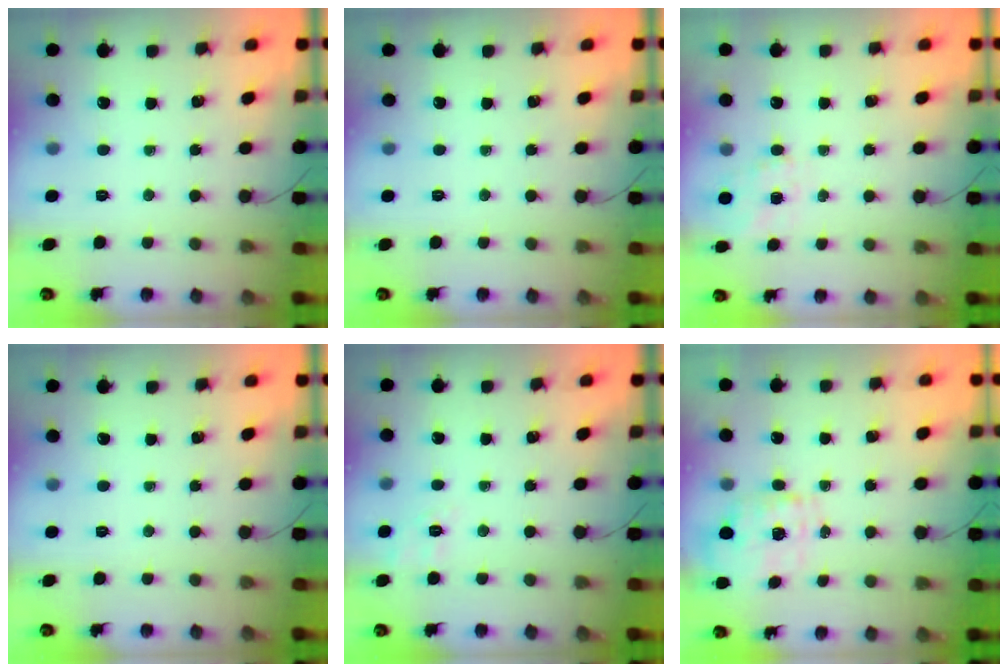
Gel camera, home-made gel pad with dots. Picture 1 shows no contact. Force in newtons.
{"total": 0.0}
{"total": 2.2, "press": 1.9, "slide": 1.2}
{"total": 0.0}
{"total": 4.4, "press": 3.8, "slide": 2.2}
{"total": 1.5, "press": 1.5, "slide": 0.5}